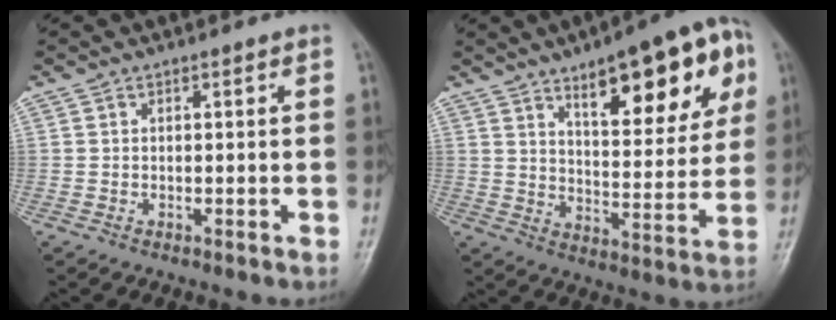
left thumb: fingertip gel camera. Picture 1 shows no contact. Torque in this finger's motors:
{"motor_torque": [0.76, 0.74, 1.30, -1.41, 0.12]}